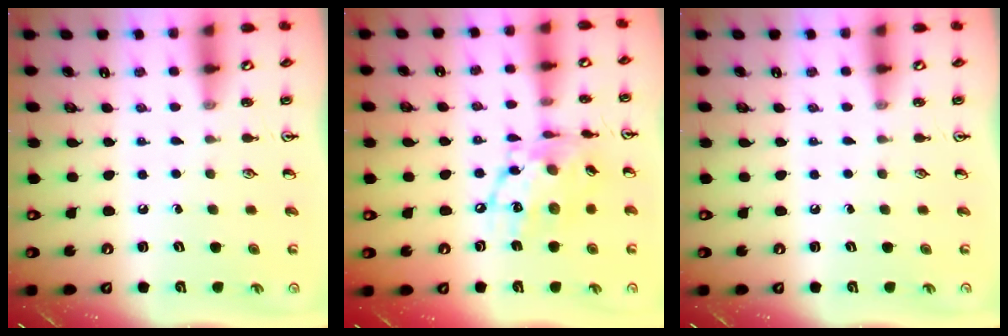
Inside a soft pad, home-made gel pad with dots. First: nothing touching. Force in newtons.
{"total": 15.1, "press": 15.0, "slide": 0.7}
{"total": 0.0}